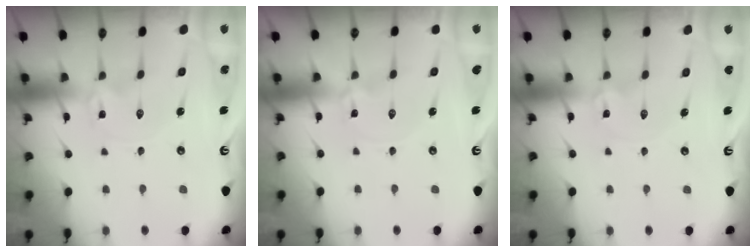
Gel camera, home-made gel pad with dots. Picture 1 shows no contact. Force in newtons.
{"total": 0.0}
{"total": 0.7, "press": 0.7, "slide": 0.1}